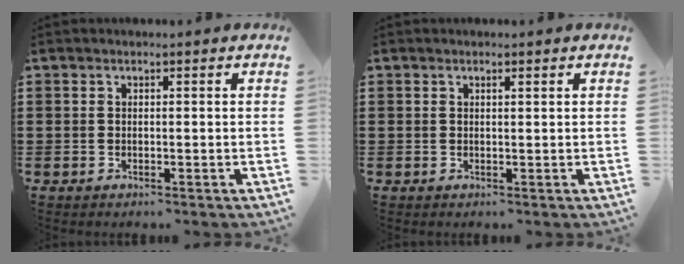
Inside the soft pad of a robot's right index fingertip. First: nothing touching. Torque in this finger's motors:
{"motor_torque": [-0.07, 0.29, 0.04, -0.01]}